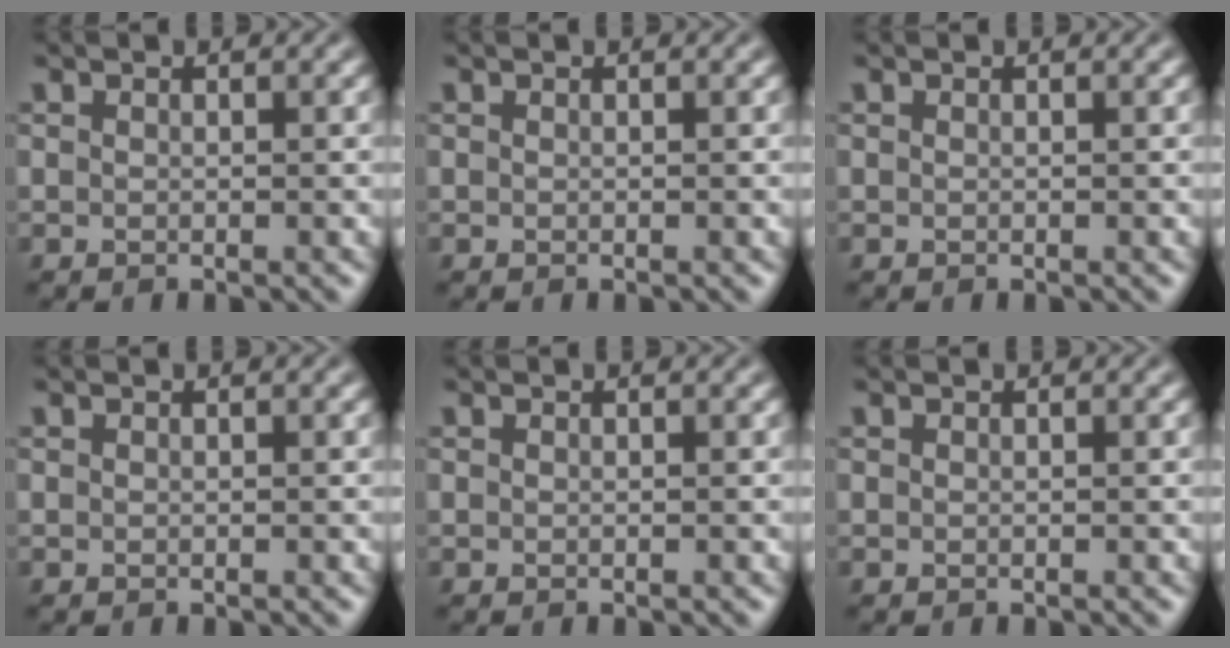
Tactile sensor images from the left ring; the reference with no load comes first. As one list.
[{"total": 0.0}, {"total": 0.0}, {"total": 0.0}, {"total": 0.0}, {"total": 0.0}]